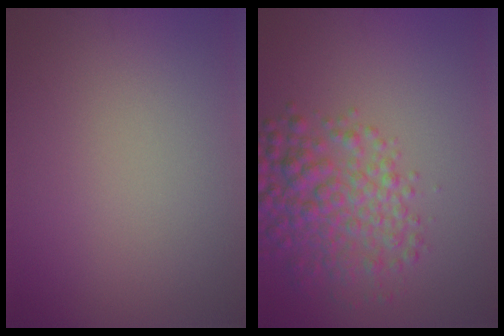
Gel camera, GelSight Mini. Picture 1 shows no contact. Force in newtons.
{"total": 5.5, "press": 5.5, "slide": 0.2}